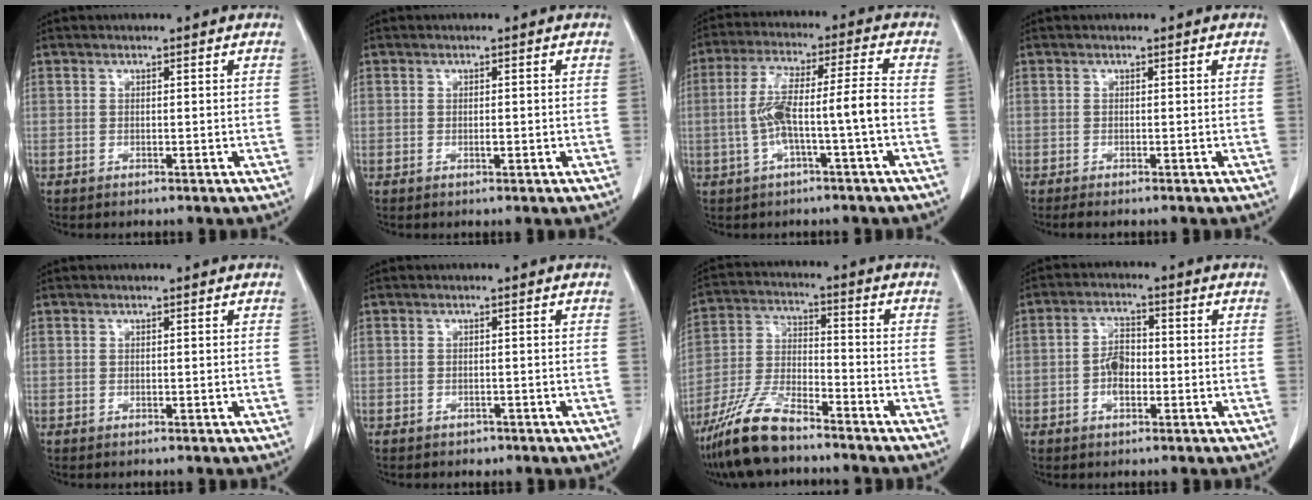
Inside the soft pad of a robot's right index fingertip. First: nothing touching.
{"total": 0.8, "force": [0.0, 0.4, 0.7], "torque": [-0.010, 0.002, 0.002]}
{"total": 9.4, "force": [-1.9, 0.2, 9.2], "torque": [-0.179, 0.028, -0.032]}
{"total": 1.8, "force": [-1.5, 0.2, 1.0], "torque": [-0.013, -0.003, -0.017]}
{"total": 0.0}
{"total": 1.3, "force": [-0.9, 0.8, 0.2], "torque": [-0.012, 0.000, -0.008]}
{"total": 11.5, "force": [-9.0, 2.6, 6.6], "torque": [-0.146, -0.015, -0.172]}
{"total": 4.2, "force": [-1.0, 2.3, 3.3], "torque": [-0.062, 0.013, -0.018]}